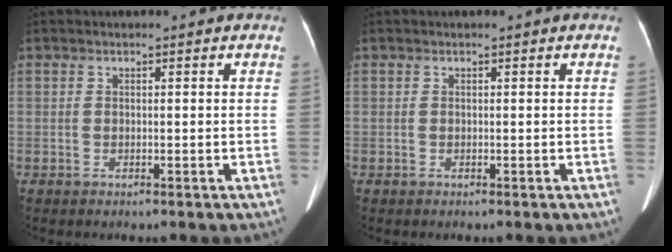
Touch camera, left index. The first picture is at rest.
{"total": 0.0}